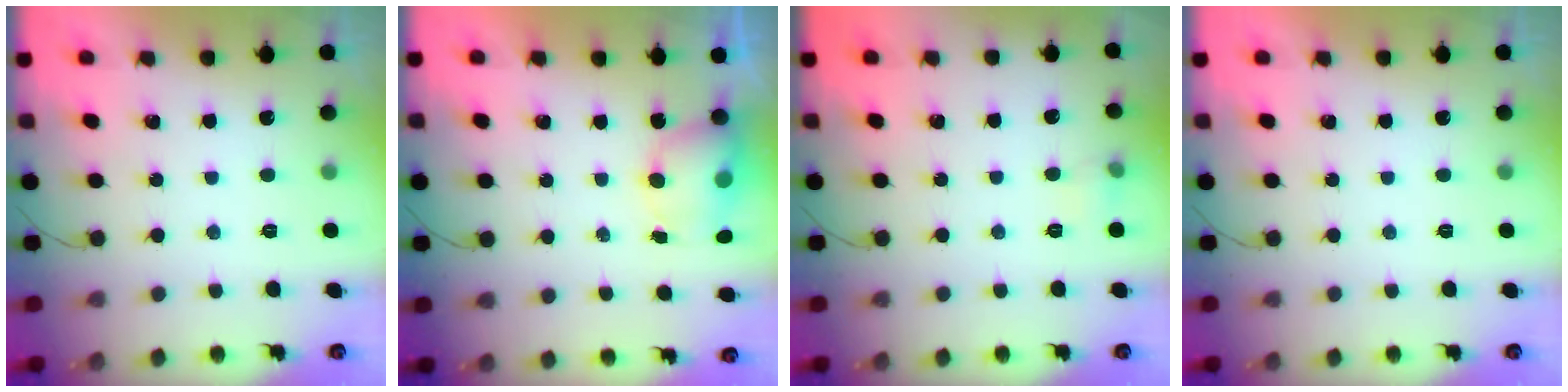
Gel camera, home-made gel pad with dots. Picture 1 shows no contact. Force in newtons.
{"total": 5.8, "press": 5.7, "slide": 0.8}
{"total": 4.1, "press": 4.0, "slide": 1.2}
{"total": 0.0}